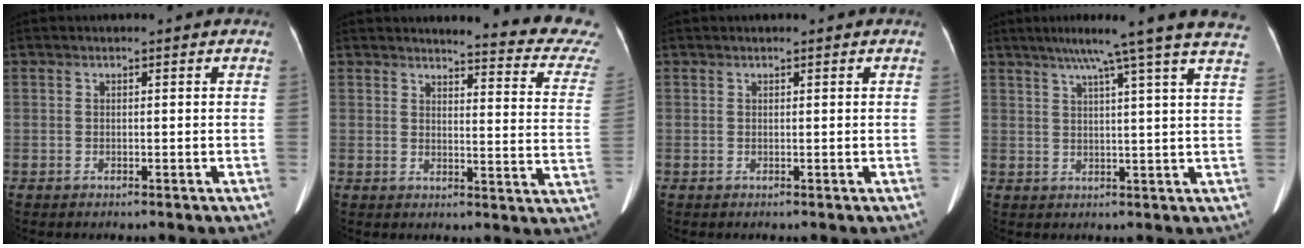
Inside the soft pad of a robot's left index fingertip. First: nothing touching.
{"total": 13.9, "force": [13.4, -0.2, 3.4], "torque": [-0.028, -0.105, 0.124]}
{"total": 0.0}
{"total": 16.3, "force": [13.3, -2.1, 9.3], "torque": [-0.145, -0.004, 0.159]}